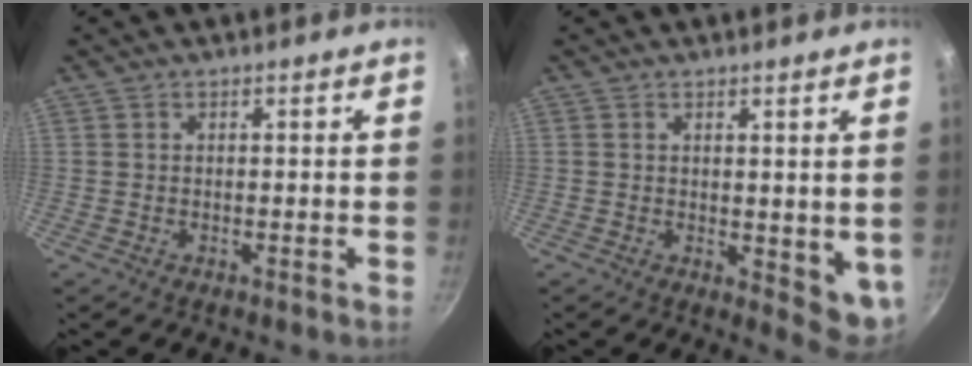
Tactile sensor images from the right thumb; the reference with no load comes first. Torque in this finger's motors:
{"motor_torque": [-0.05, 0.62, 0.26, -0.16, -0.01]}